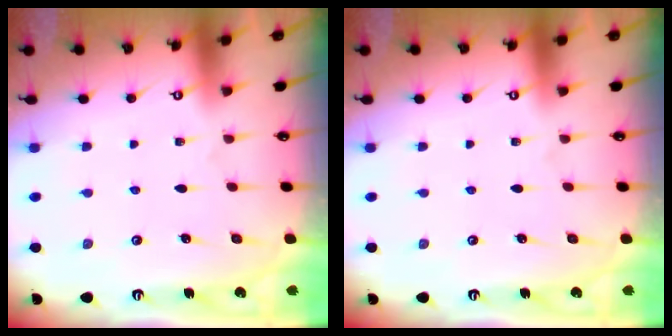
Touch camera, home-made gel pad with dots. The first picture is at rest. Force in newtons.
{"total": 0.0}